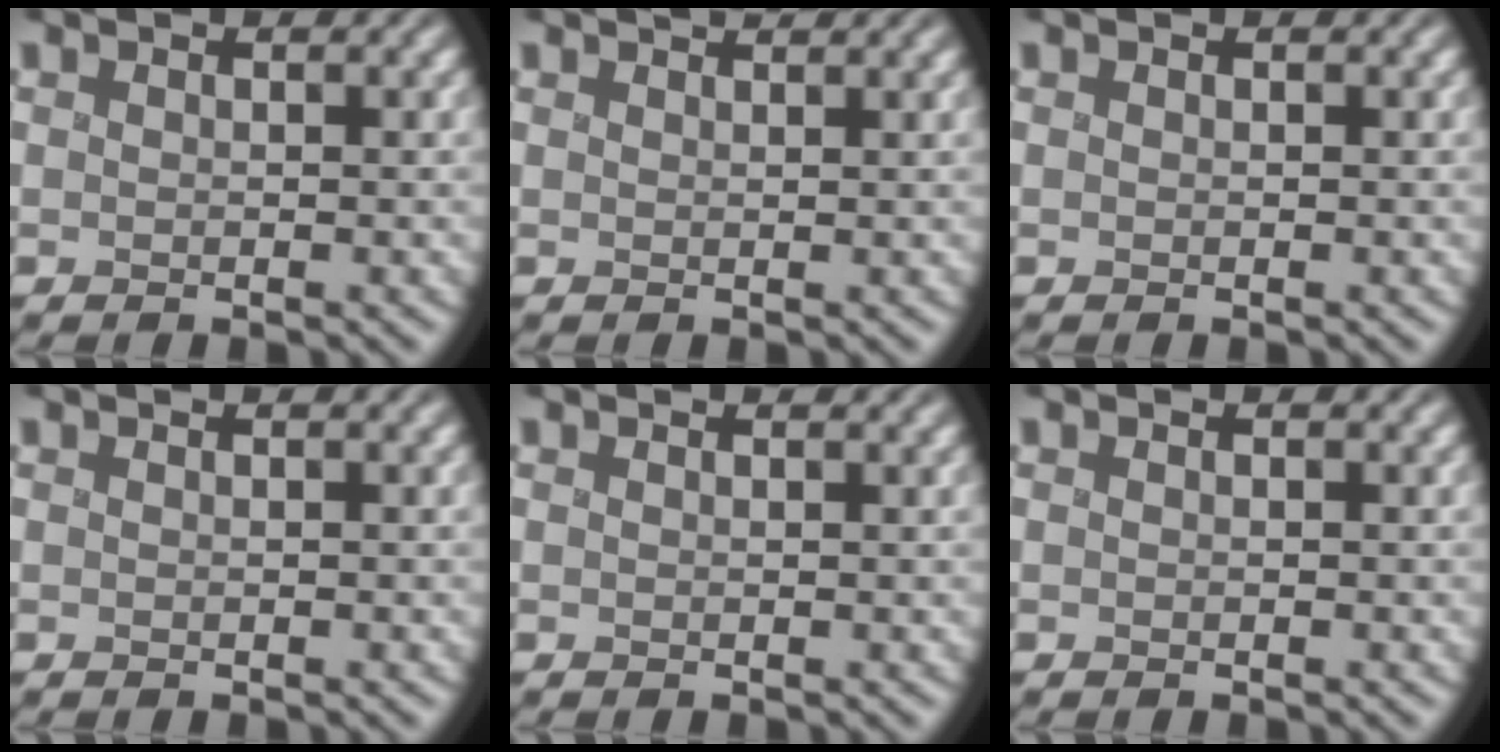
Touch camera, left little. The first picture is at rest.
{"total": 1.3, "force": [1.2, 0.3, 0.5], "torque": [0.000, 0.003, 0.014]}
{"total": 0.0}
{"total": 0.0}
{"total": 0.6, "force": [0.6, 0.1, 0.2], "torque": [-0.001, 0.002, 0.006]}
{"total": 0.0}